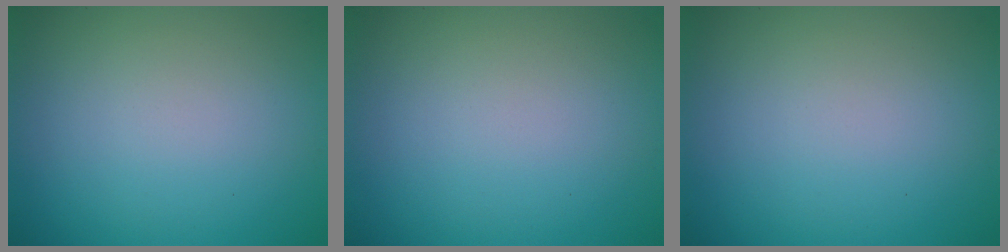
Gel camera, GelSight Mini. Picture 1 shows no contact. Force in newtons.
{"total": 0.0}
{"total": 0.0}